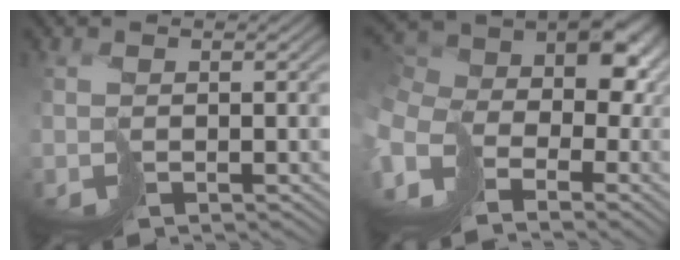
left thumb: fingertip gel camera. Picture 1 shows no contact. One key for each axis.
{"total": 12.3, "fx": -3.8, "fy": 7.5, "fz": 8.9, "tx": -0.225, "ty": -0.009, "tz": -0.062}